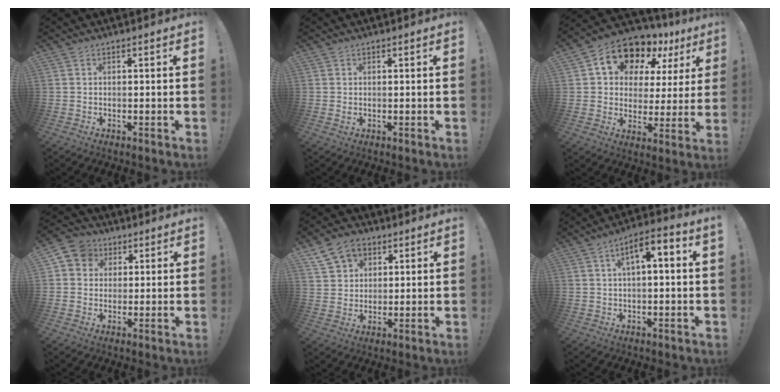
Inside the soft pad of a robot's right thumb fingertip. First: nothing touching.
{"total": 0.7, "force": [0.4, 0.4, 0.3], "torque": [0.005, -0.004, 0.005]}
{"total": 13.5, "force": [9.7, 7.8, 5.3], "torque": [-0.085, -0.073, 0.173]}
{"total": 7.2, "force": [1.9, 6.7, 2.1], "torque": [-0.022, -0.002, 0.037]}
{"total": 10.9, "force": [5.8, 8.2, 4.1], "torque": [-0.063, -0.020, 0.115]}
{"total": 6.1, "force": [1.1, 1.8, 5.8], "torque": [-0.092, 0.001, 0.013]}